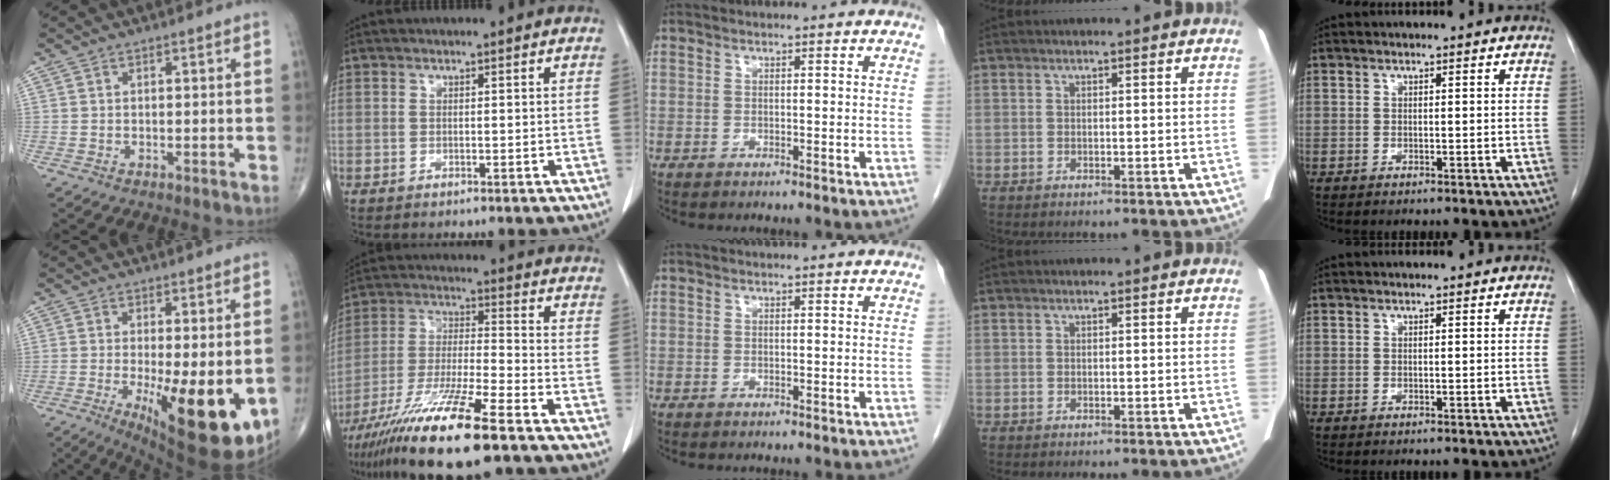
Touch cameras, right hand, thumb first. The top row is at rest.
{"thumb": {"total": 15.2, "force": [-3.2, 4.8, 14.0], "torque": [-0.190, -0.030, -0.031]}, "index": {"total": 17.0, "force": [-10.9, 1.2, 13.0], "torque": [-0.260, -0.046, -0.201]}}